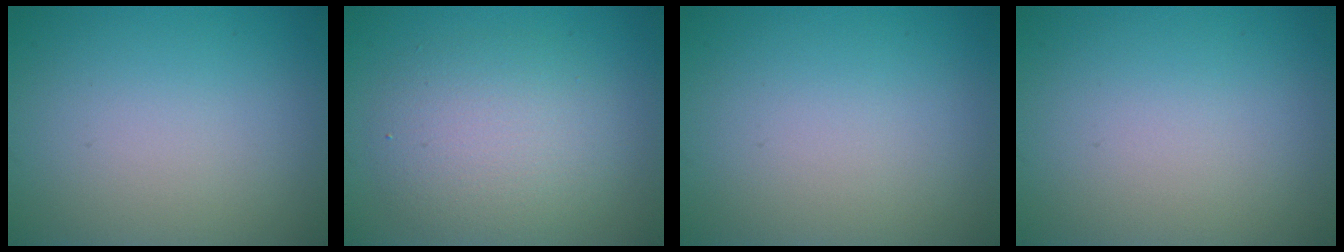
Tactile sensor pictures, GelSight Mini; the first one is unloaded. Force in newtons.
{"total": 4.8, "press": 4.8, "slide": 0.3}
{"total": 0.0}
{"total": 0.0}